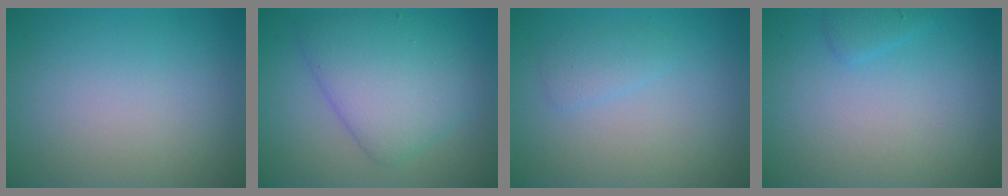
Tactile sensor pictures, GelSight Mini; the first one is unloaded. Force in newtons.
{"total": 6.2, "press": 6.2, "slide": 0.1}
{"total": 1.4, "press": 1.4, "slide": 0.1}
{"total": 1.0, "press": 1.0, "slide": 0.1}